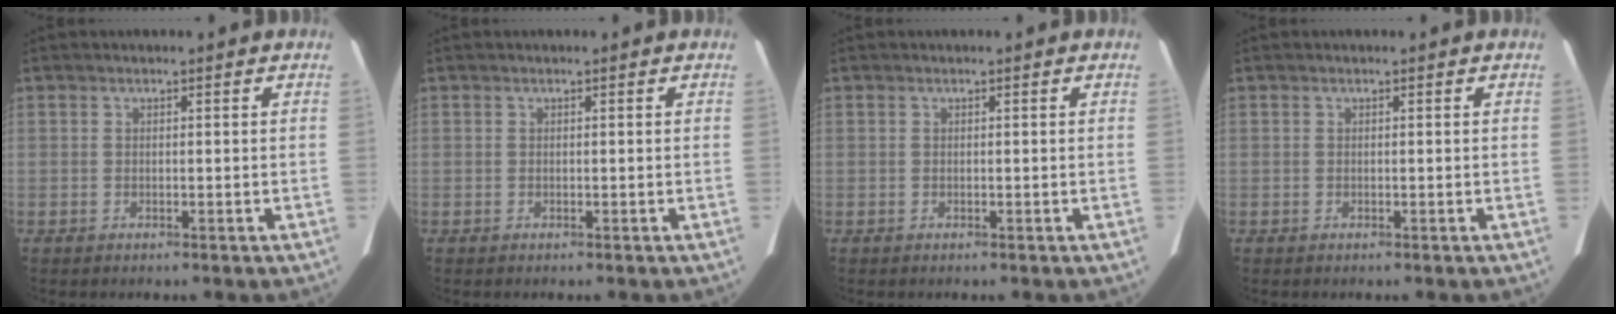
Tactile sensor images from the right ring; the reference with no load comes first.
{"total": 0.0}
{"total": 0.0}
{"total": 0.0}